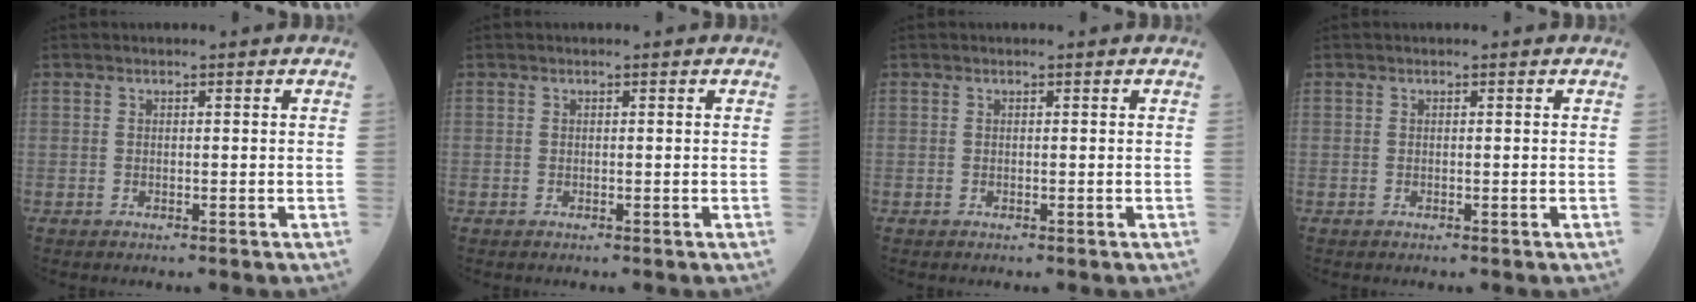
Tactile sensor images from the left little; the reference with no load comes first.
{"total": 0.0}
{"total": 0.0}
{"total": 0.0}